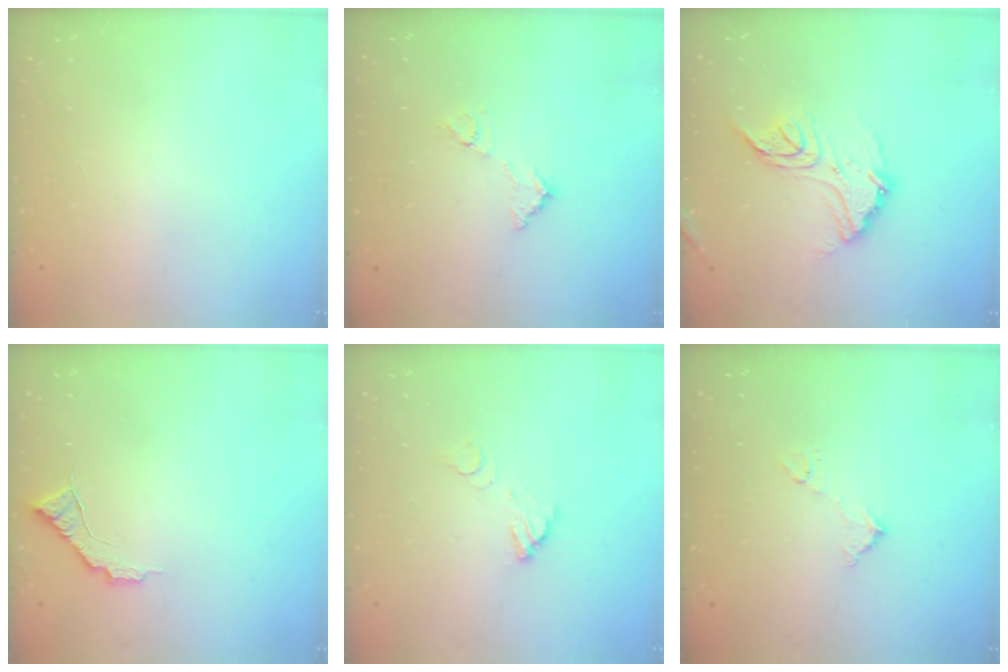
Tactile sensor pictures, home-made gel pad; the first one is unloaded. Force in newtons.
{"total": 7.0, "press": 7.0, "slide": 0.3}
{"total": 13.8, "press": 13.8, "slide": 0.9}
{"total": 6.6, "press": 6.5, "slide": 0.5}
{"total": 3.8, "press": 3.8, "slide": 0.2}
{"total": 5.9, "press": 5.9, "slide": 0.3}